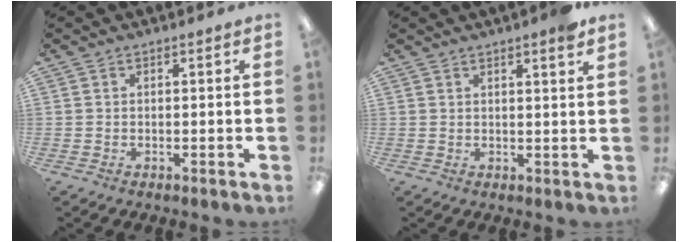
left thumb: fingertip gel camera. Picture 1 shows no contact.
{"total": 2.8, "force": [2.2, -0.1, 1.7], "torque": [-0.030, -0.007, 0.037]}